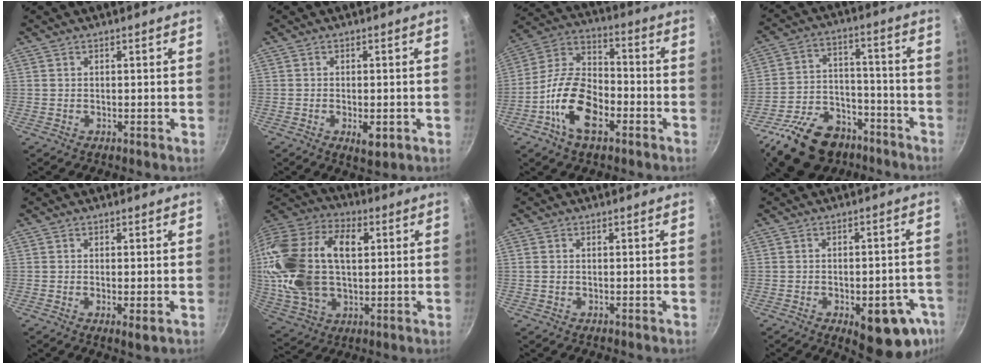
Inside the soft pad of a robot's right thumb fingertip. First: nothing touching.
{"total": 3.9, "force": [-1.2, 1.7, 3.2], "torque": [-0.045, -0.003, -0.014]}
{"total": 15.6, "force": [-6.0, 8.5, 11.5], "torque": [-0.199, 0.046, -0.128]}
{"total": 19.9, "force": [-13.1, 11.9, 9.2], "torque": [-0.133, 0.084, -0.205]}
{"total": 2.1, "force": [-0.3, 0.4, 2.0], "torque": [-0.038, -0.010, -0.006]}
{"total": 25.9, "force": [4.0, 16.5, 19.5], "torque": [-0.377, 0.019, 0.069]}
{"total": 0.9, "force": [0.0, 0.8, 0.5], "torque": [-0.010, 0.003, -0.001]}
{"total": 15.0, "force": [-6.2, 6.9, 11.8], "torque": [-0.092, 0.015, -0.074]}